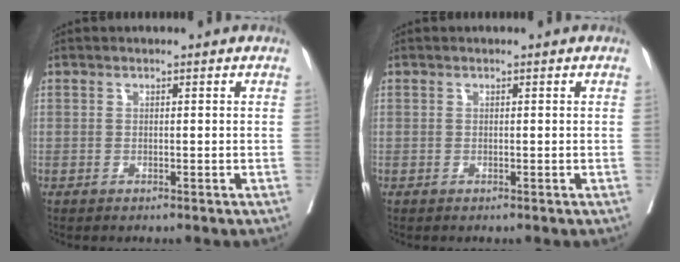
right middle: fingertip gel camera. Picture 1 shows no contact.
{"total": 0.0}